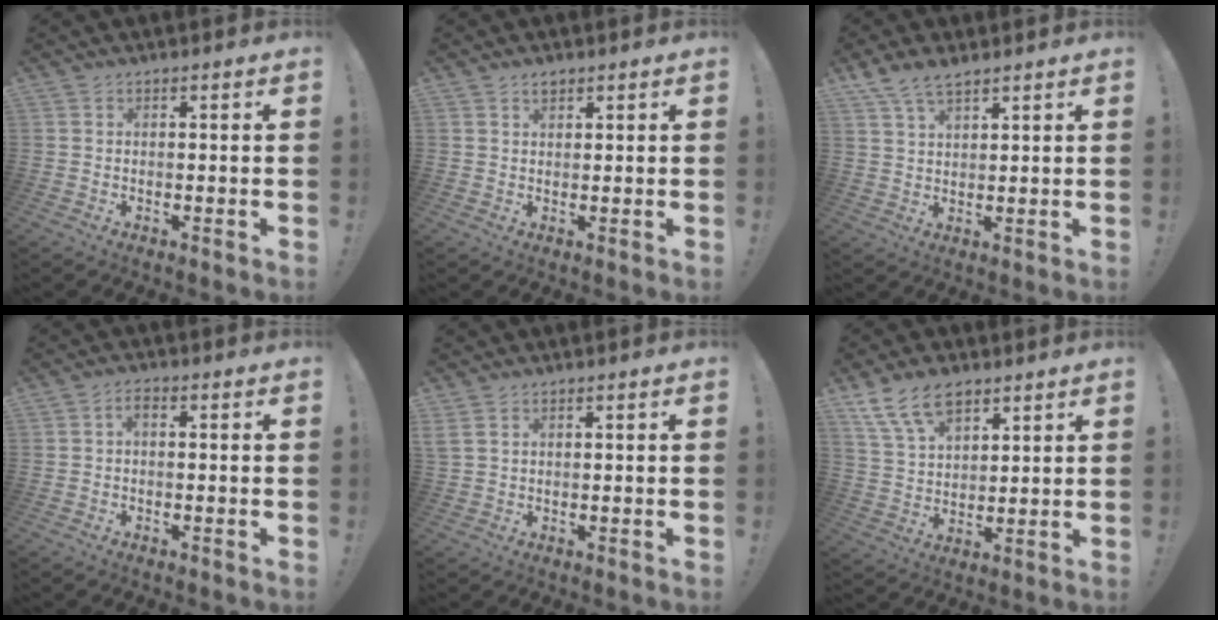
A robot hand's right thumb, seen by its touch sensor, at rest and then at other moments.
{"total": 1.6, "force": [1.2, 0.7, 0.7], "torque": [-0.007, -0.006, 0.020]}
{"total": 6.0, "force": [4.4, 2.2, 3.4], "torque": [-0.071, -0.016, 0.086]}
{"total": 2.2, "force": [-0.5, 0.8, 1.9], "torque": [-0.039, 0.010, -0.010]}
{"total": 1.7, "force": [0.9, 0.5, 1.3], "torque": [-0.027, 0.000, 0.017]}
{"total": 12.0, "force": [7.7, 6.8, 6.2], "torque": [-0.112, -0.030, 0.149]}